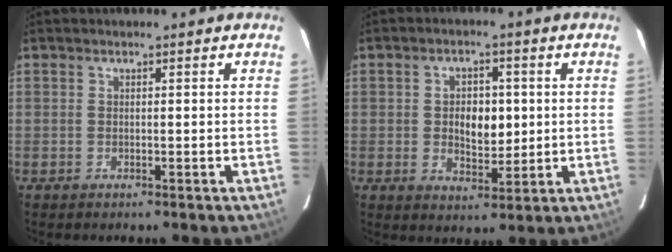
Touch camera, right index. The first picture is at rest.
{"total": 6.6, "force": [0.3, 4.2, 5.1], "torque": [-0.088, 0.005, 0.011]}